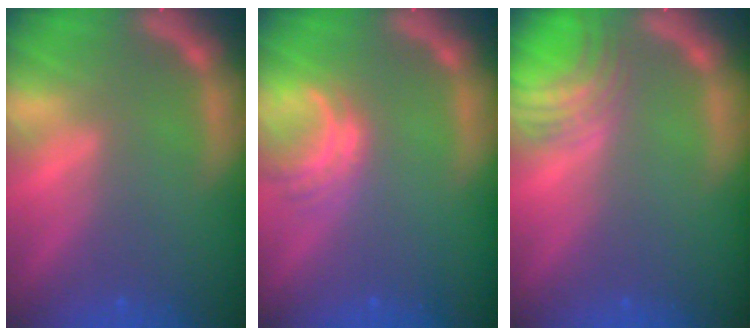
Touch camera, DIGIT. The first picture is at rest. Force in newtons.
{"total": 3.0}
{"total": 4.5}